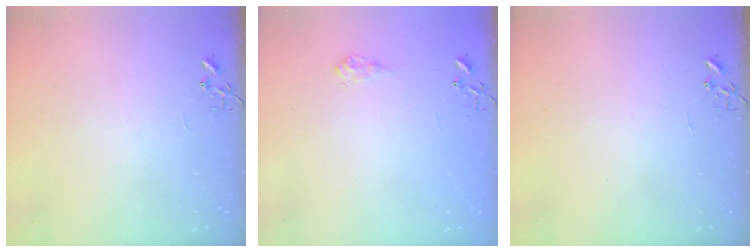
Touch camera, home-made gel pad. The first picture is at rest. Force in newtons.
{"total": 6.8, "press": 6.8, "slide": 0.8}
{"total": 0.0}